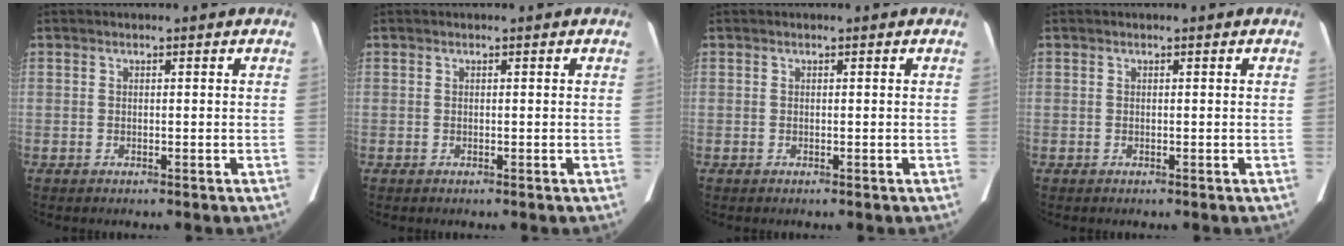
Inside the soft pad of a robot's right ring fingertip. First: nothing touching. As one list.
[{"total": 0.0}, {"total": 0.0}, {"total": 0.0}]